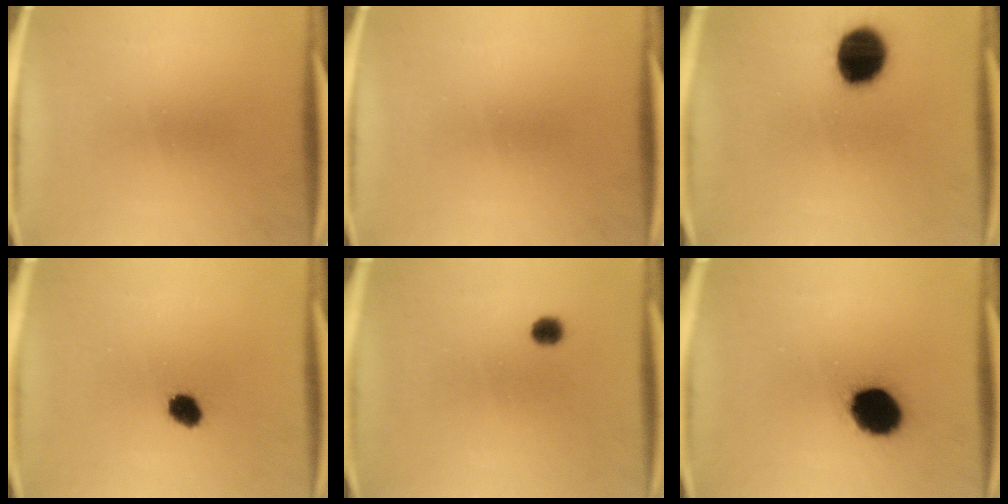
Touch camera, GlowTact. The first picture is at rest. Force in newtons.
{"total": 0.0}
{"total": 13.7}
{"total": 4.2}
{"total": 1.9}
{"total": 13.6}